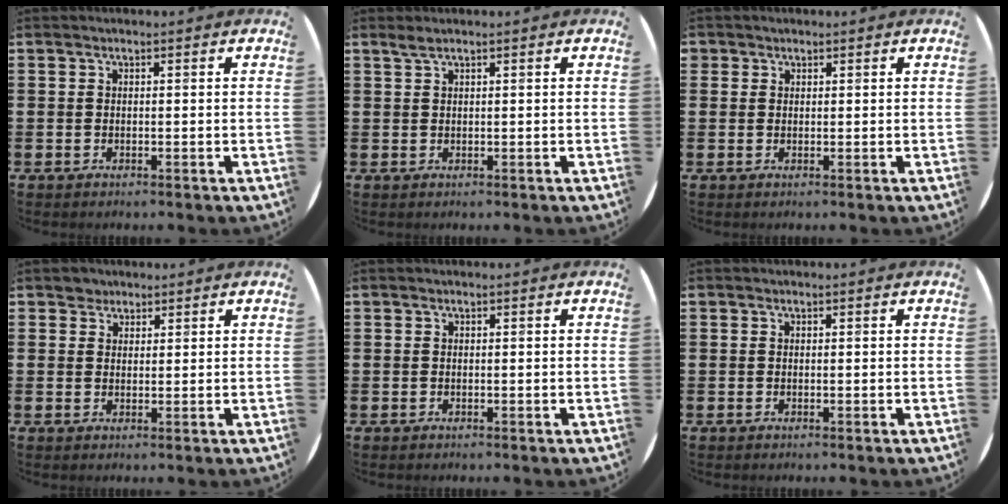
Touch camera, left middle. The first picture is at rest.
{"total": 0.9, "force": [0.7, 0.0, 0.5], "torque": [-0.010, 0.002, 0.012]}
{"total": 0.9, "force": [0.7, 0.6, -0.1], "torque": [-0.001, 0.003, 0.015]}
{"total": 1.9, "force": [1.6, 1.1, -0.2], "torque": [0.009, 0.001, 0.030]}
{"total": 0.0}
{"total": 0.0}